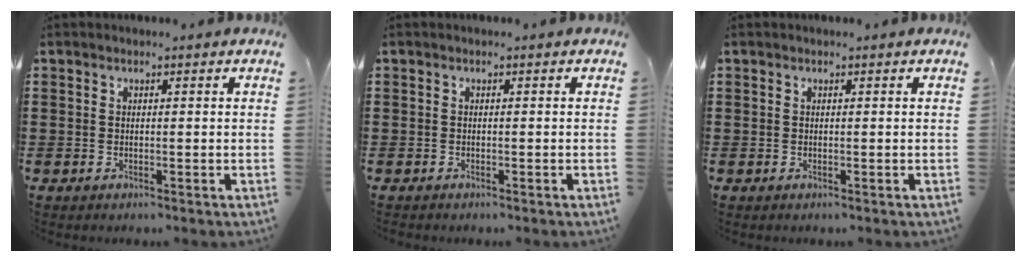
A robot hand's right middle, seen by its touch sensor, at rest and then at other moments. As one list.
[{"total": 0.0}, {"total": 0.0}]